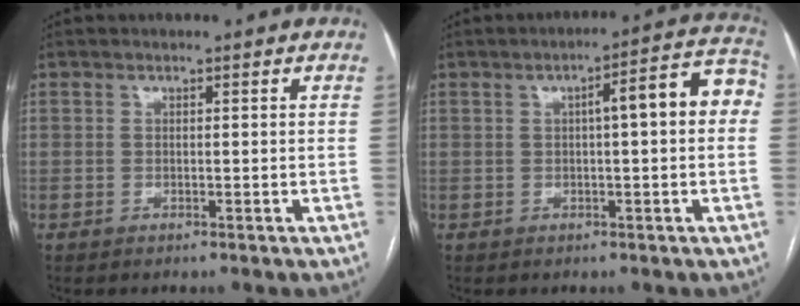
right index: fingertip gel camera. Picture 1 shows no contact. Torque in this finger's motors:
{"motor_torque": [0.30, 0.06, 0.18, 0.07]}